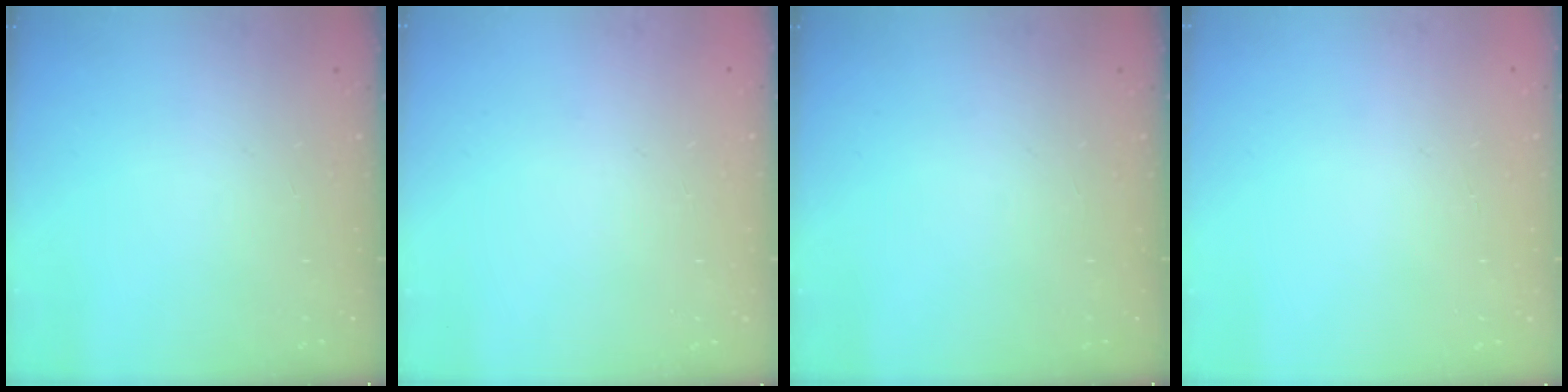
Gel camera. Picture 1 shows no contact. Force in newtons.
{"total": 0.0}
{"total": 0.0}
{"total": 0.0}